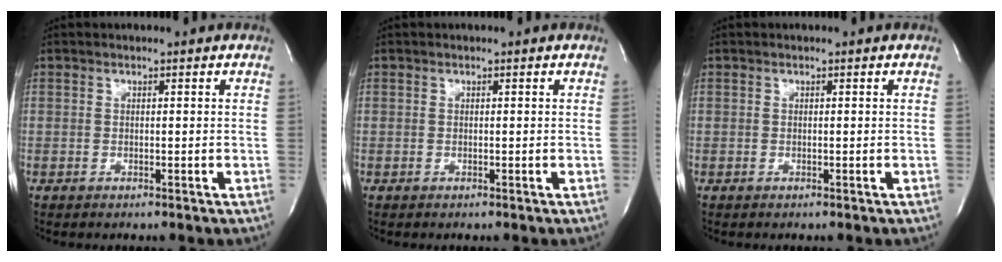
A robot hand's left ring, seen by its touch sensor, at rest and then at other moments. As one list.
[{"total": 0.0}, {"total": 0.0}]